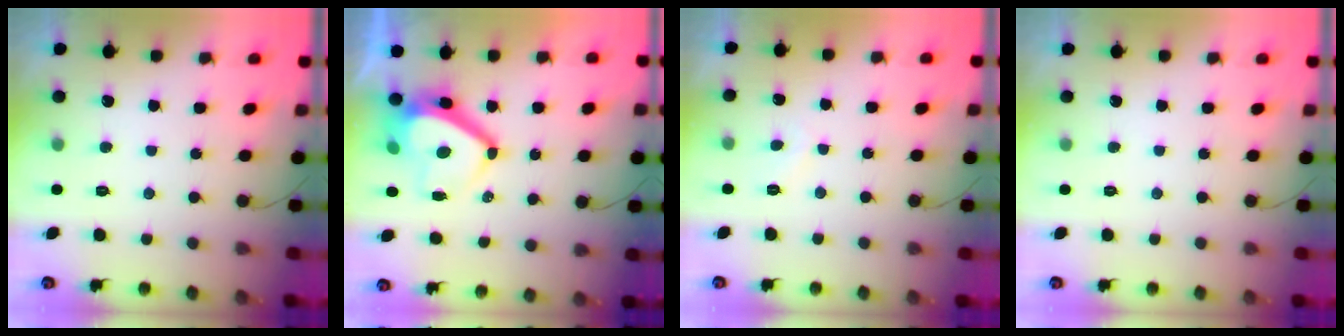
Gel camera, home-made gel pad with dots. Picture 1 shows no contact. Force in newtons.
{"total": 10.5, "press": 10.5, "slide": 0.9}
{"total": 2.1, "press": 2.0, "slide": 0.5}
{"total": 0.0}